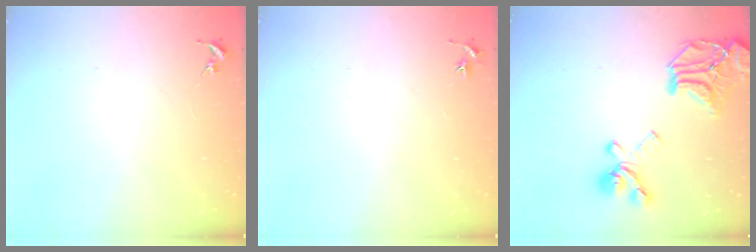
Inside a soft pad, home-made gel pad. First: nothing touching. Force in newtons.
{"total": 3.0, "press": 3.0, "slide": 0.3}
{"total": 20.3, "press": 20.2, "slide": 2.2}